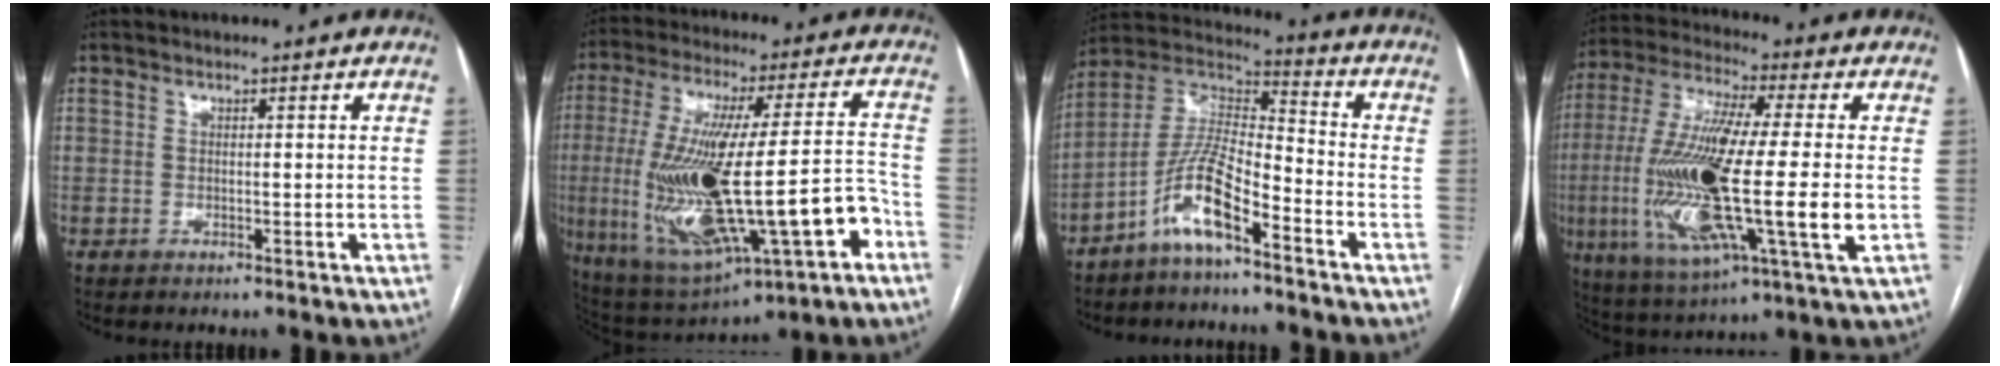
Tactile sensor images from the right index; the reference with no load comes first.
{"total": 24.2, "force": [-6.0, 5.5, 22.8], "torque": [-0.437, 0.001, -0.071]}
{"total": 10.7, "force": [-6.4, 2.4, 8.2], "torque": [-0.175, 0.015, -0.125]}
{"total": 22.3, "force": [-2.5, 2.8, 21.9], "torque": [-0.453, -0.020, -0.043]}